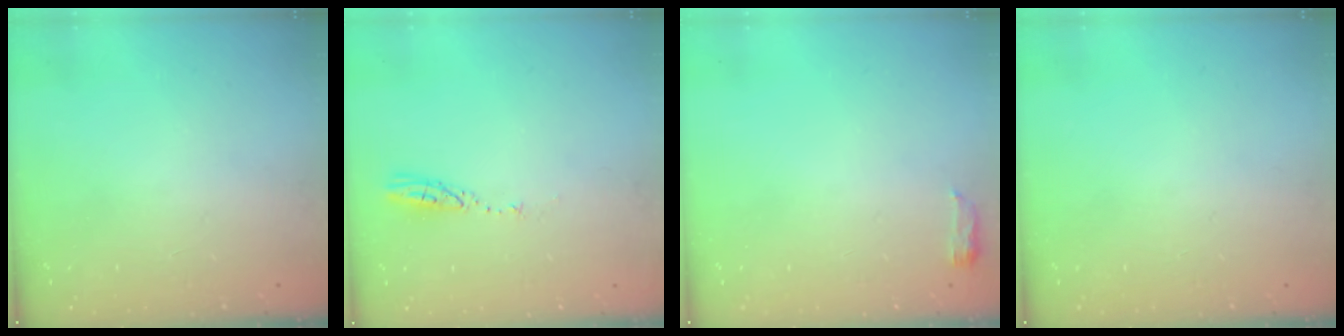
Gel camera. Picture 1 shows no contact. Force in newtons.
{"total": 3.5, "press": 3.5, "slide": 0.3}
{"total": 3.7, "press": 3.5, "slide": 1.3}
{"total": 0.0}